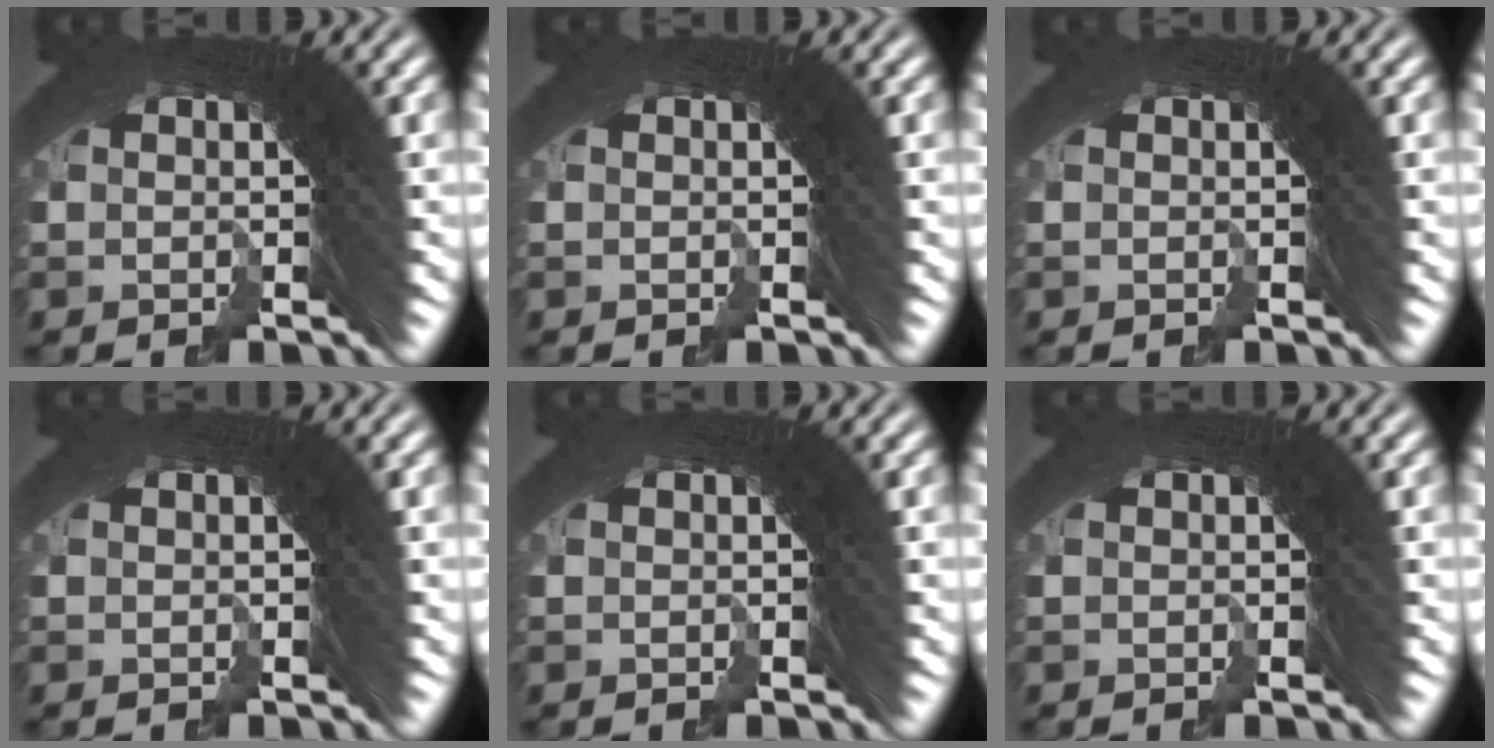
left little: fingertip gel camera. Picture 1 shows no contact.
{"total": 0.0}
{"total": 0.0}
{"total": 0.0}
{"total": 0.0}
{"total": 0.0}